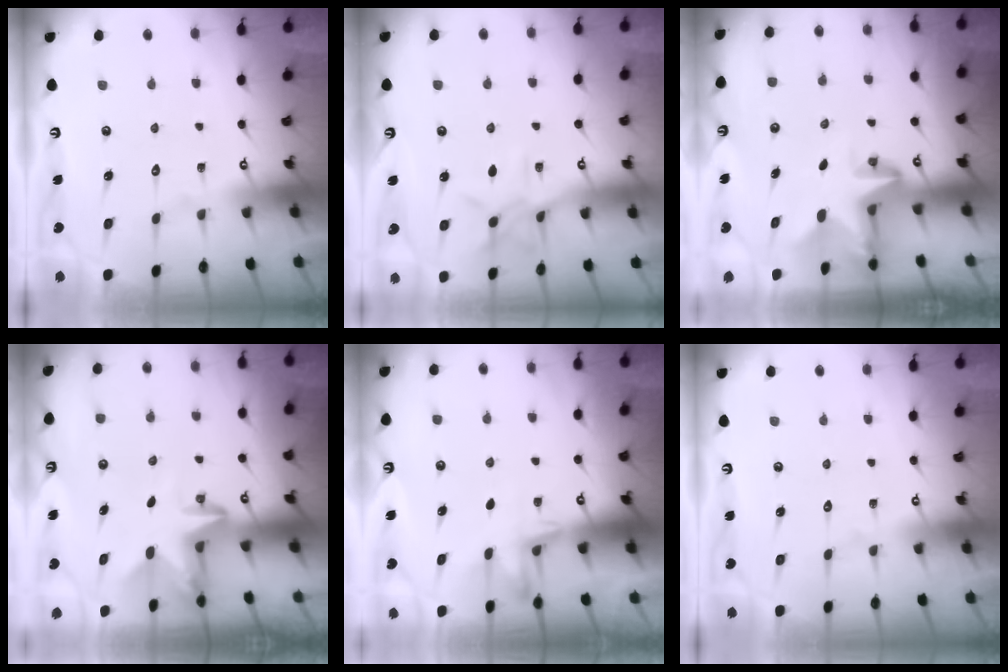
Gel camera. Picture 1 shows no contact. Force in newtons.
{"total": 7.6, "press": 7.6, "slide": 0.2}
{"total": 4.0, "press": 4.0, "slide": 0.4}
{"total": 2.9, "press": 2.8, "slide": 0.7}
{"total": 6.1, "press": 6.0, "slide": 1.2}
{"total": 0.0}